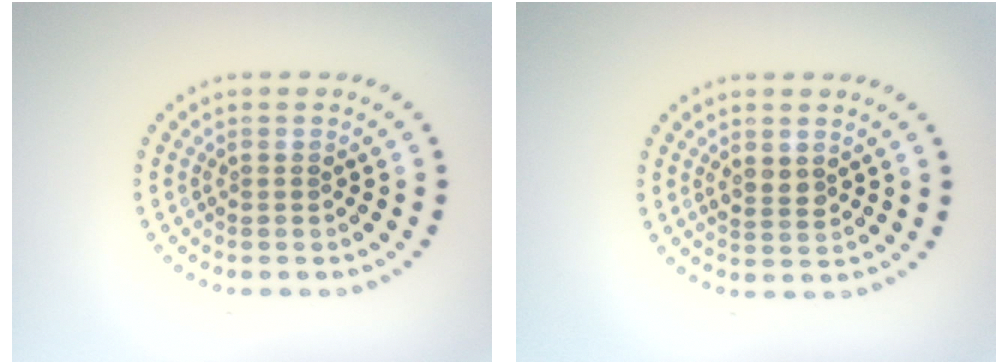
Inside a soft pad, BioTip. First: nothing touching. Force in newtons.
{"total": 1.8, "press": 1.7, "slide": 0.4}